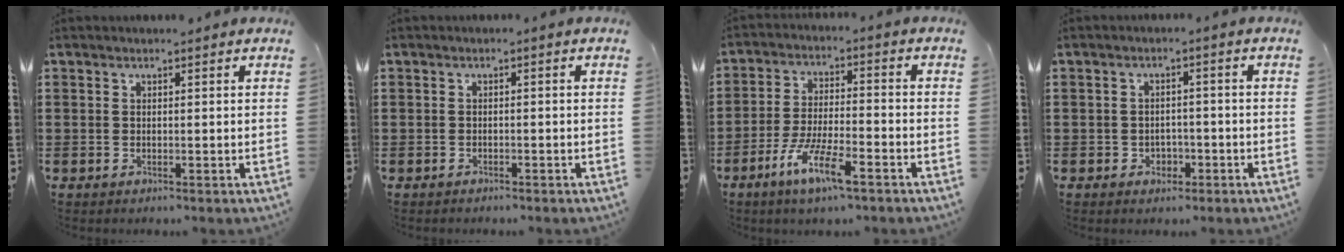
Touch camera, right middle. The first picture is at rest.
{"total": 0.7, "force": [-0.7, 0.2, -0.1], "torque": [-0.001, 0.001, -0.014]}
{"total": 8.2, "force": [-5.0, 1.4, 6.3], "torque": [-0.132, -0.010, -0.094]}
{"total": 1.8, "force": [-1.0, 1.3, 0.6], "torque": [-0.019, -0.001, -0.023]}